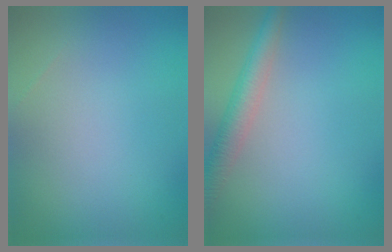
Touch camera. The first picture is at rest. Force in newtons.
{"total": 3.5, "press": 3.5, "slide": 0.1}